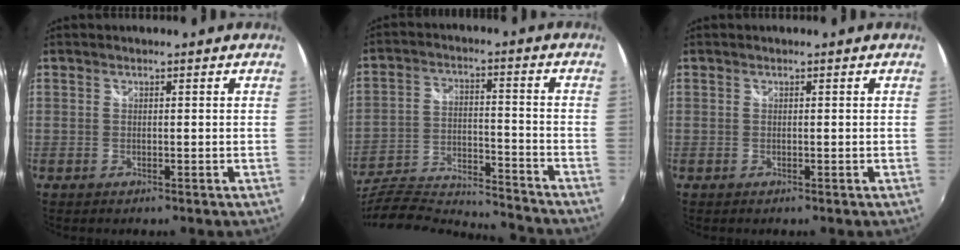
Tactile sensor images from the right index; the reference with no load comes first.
{"total": 22.1, "force": [-19.0, 5.2, 10.0], "torque": [-0.203, -0.035, -0.298]}
{"total": 0.0}